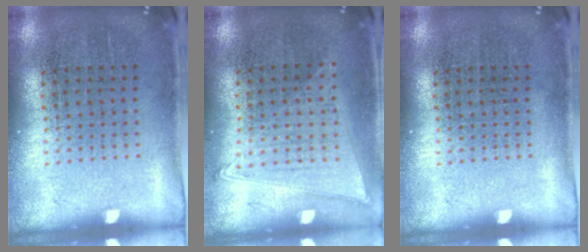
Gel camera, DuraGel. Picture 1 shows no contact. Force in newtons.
{"total": 1.0, "press": 1.0, "slide": 0.4}
{"total": 0.0}